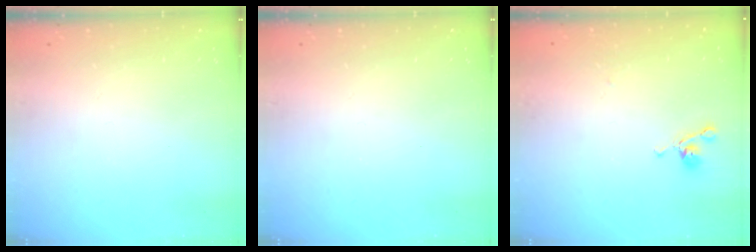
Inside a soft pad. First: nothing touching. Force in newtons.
{"total": 0.0}
{"total": 5.5, "press": 5.5, "slide": 0.2}